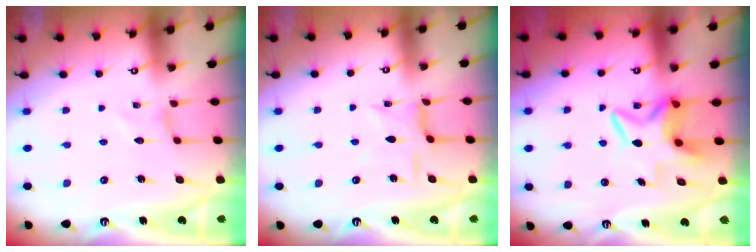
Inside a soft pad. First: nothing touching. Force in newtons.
{"total": 4.7, "press": 4.7, "slide": 0.1}
{"total": 7.1, "press": 7.0, "slide": 1.1}